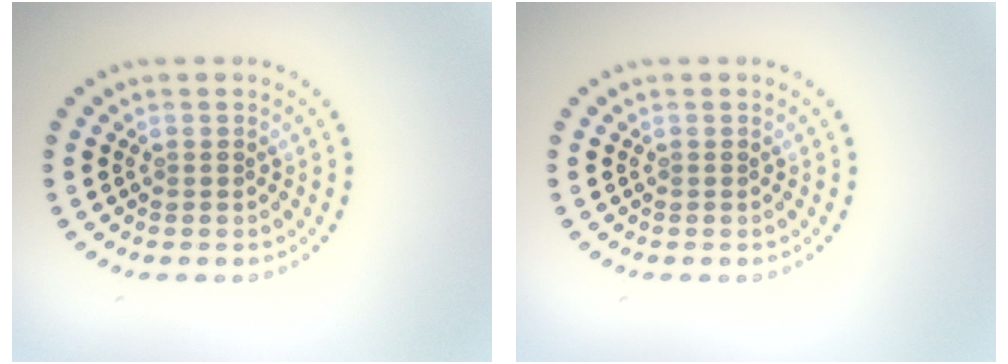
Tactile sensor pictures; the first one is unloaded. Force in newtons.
{"total": 0.0}